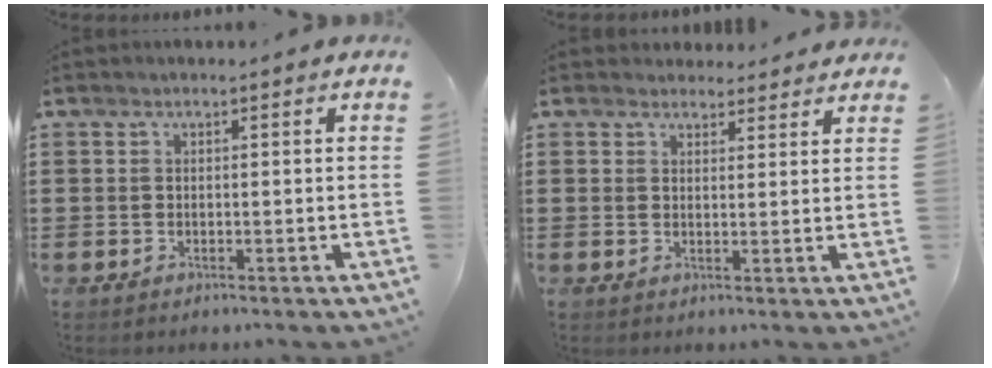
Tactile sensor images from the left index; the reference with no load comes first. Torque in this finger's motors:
{"motor_torque": [1.78, 0.36, -0.21, -0.13]}